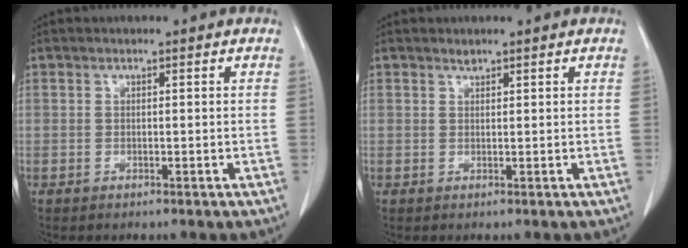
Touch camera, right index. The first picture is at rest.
{"total": 0.6, "force": [0.6, 0.1, 0.0], "torque": [-0.005, -0.004, 0.011]}